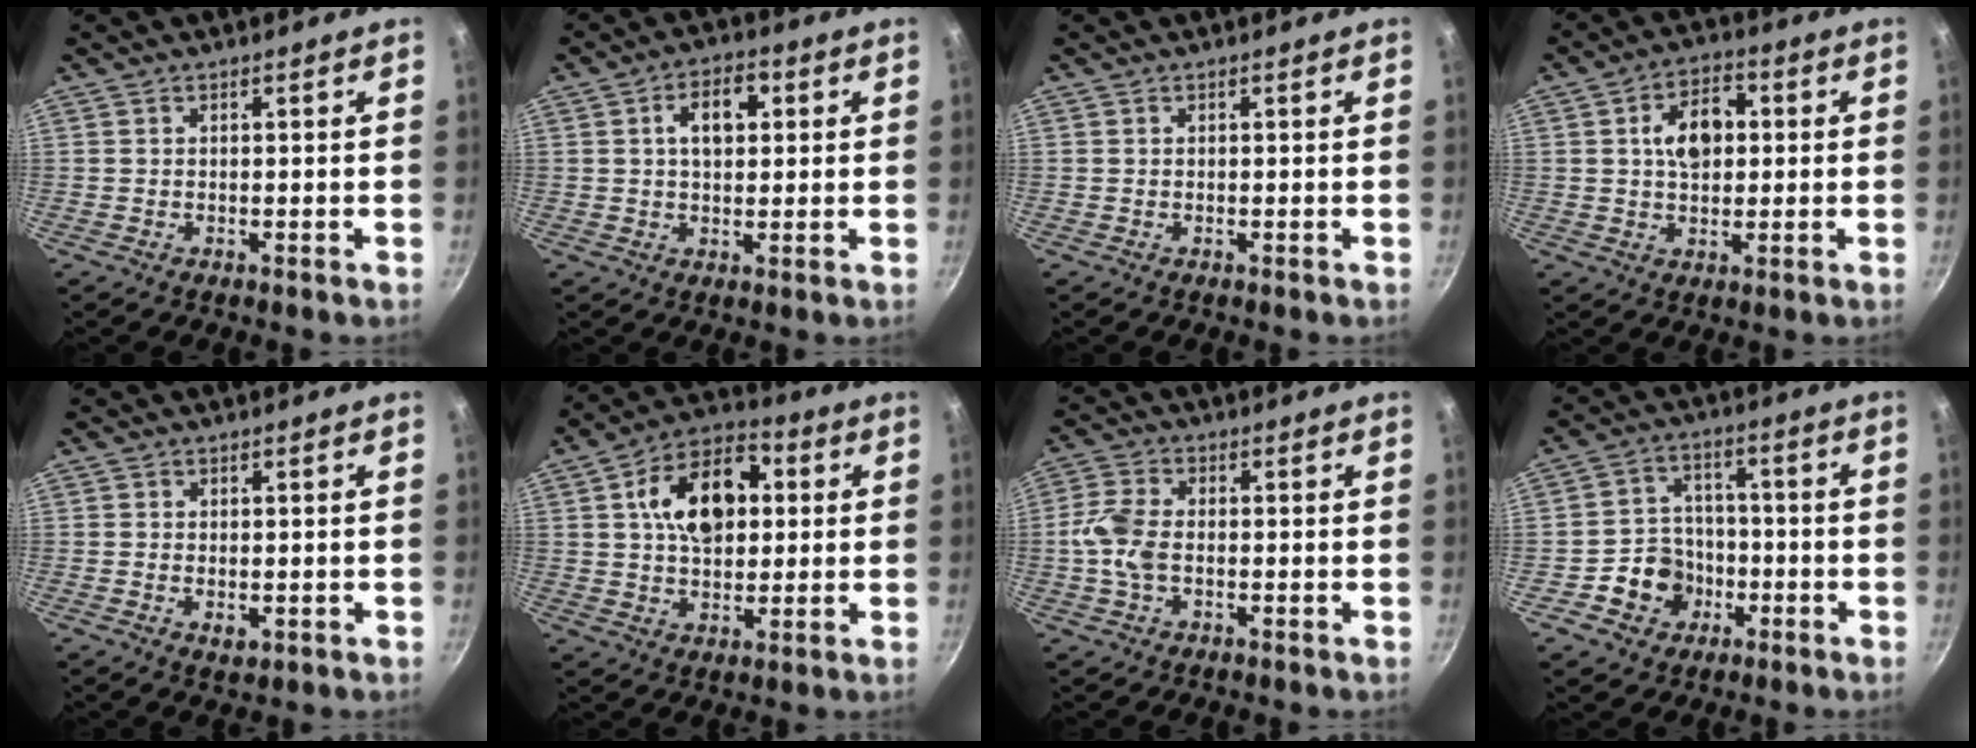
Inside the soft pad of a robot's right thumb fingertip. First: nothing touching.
{"total": 7.4, "force": [1.8, 4.6, 5.5], "torque": [-0.062, 0.010, 0.023]}
{"total": 0.0}
{"total": 8.9, "force": [1.3, 5.9, 6.5], "torque": [-0.075, 0.012, 0.015]}
{"total": 2.6, "force": [-0.5, 1.7, 1.9], "torque": [-0.031, -0.007, -0.006]}
{"total": 15.5, "force": [3.0, 10.3, 11.2], "torque": [-0.144, 0.014, 0.035]}
{"total": 6.7, "force": [-0.9, 4.0, 5.3], "torque": [-0.116, 0.015, -0.028]}
{"total": 9.1, "force": [-3.2, 8.0, 3.0], "torque": [-0.016, 0.038, -0.059]}